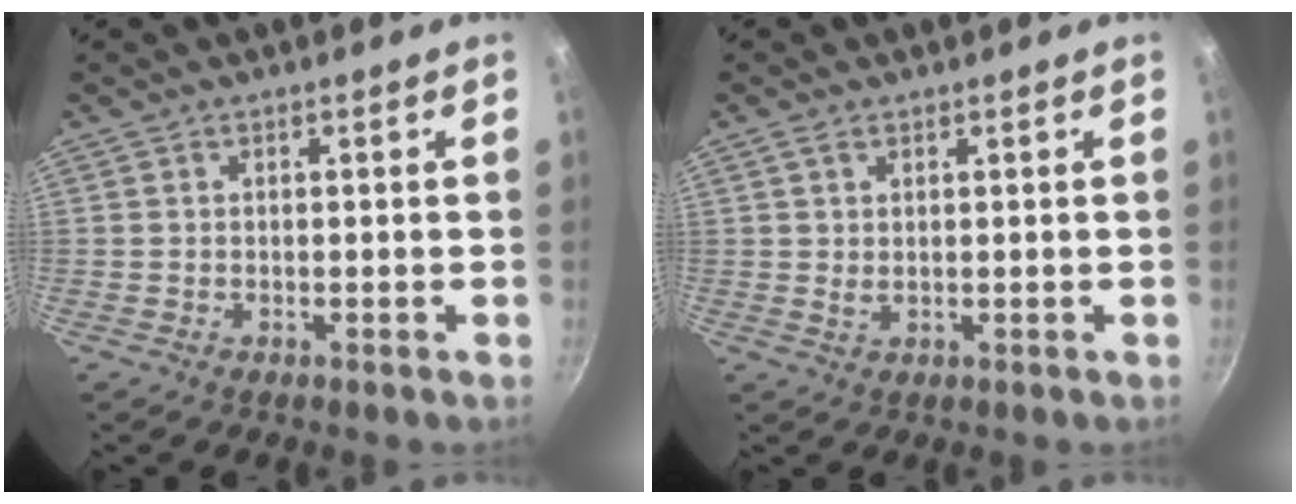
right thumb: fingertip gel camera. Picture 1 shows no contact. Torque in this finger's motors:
{"motor_torque": [-0.44, 0.57, -0.23, 0.20, 0.06]}